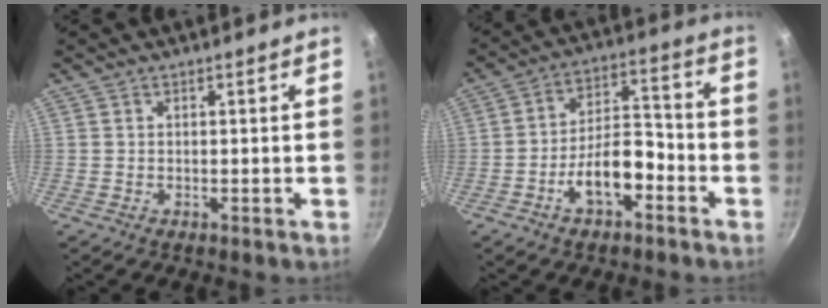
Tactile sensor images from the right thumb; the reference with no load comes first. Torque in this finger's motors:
{"motor_torque": [1.50, 0.94, 1.12, -0.76, 0.18]}